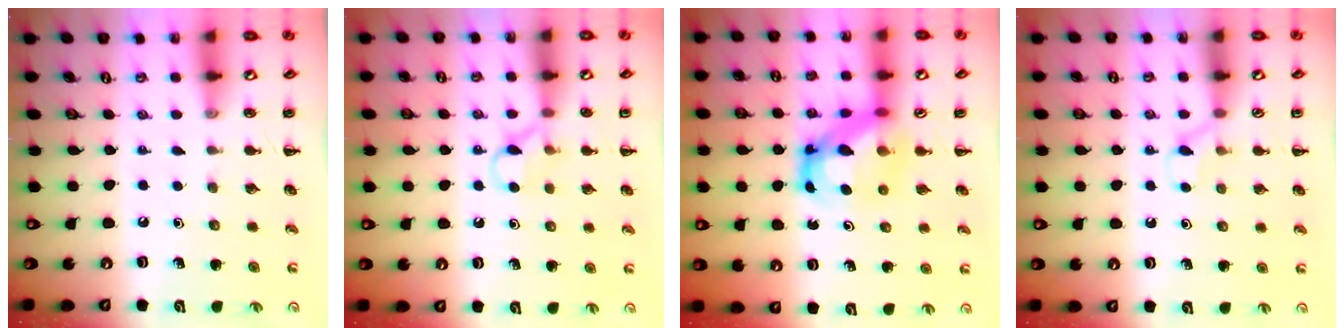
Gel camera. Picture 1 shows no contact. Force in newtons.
{"total": 6.1, "press": 5.9, "slide": 1.7}
{"total": 6.4, "press": 6.2, "slide": 1.5}
{"total": 4.4, "press": 4.2, "slide": 1.6}